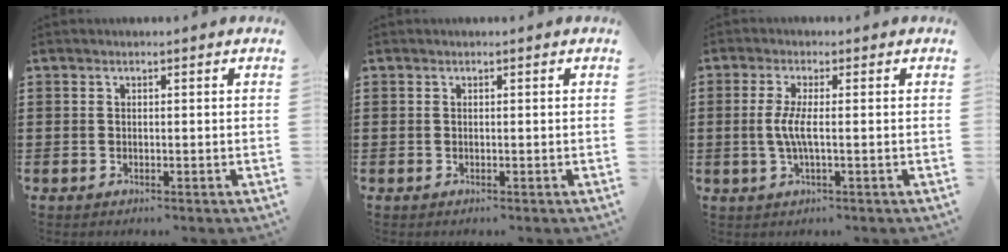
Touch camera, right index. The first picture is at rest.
{"total": 0.0}
{"total": 3.9, "force": [-0.4, 0.3, 3.9], "torque": [-0.093, -0.012, -0.015]}